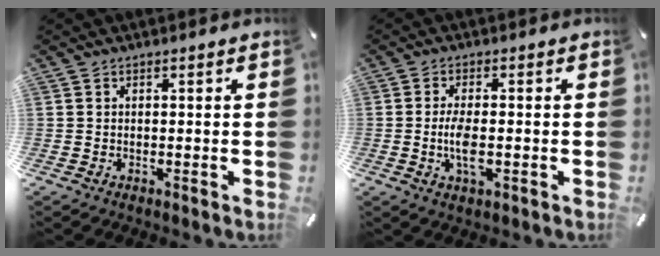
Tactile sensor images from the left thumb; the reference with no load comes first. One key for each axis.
{"total": 5.6, "fx": -0.9, "fy": 2.1, "fz": 5.2, "tx": -0.118, "ty": -0.006, "tz": -0.022}